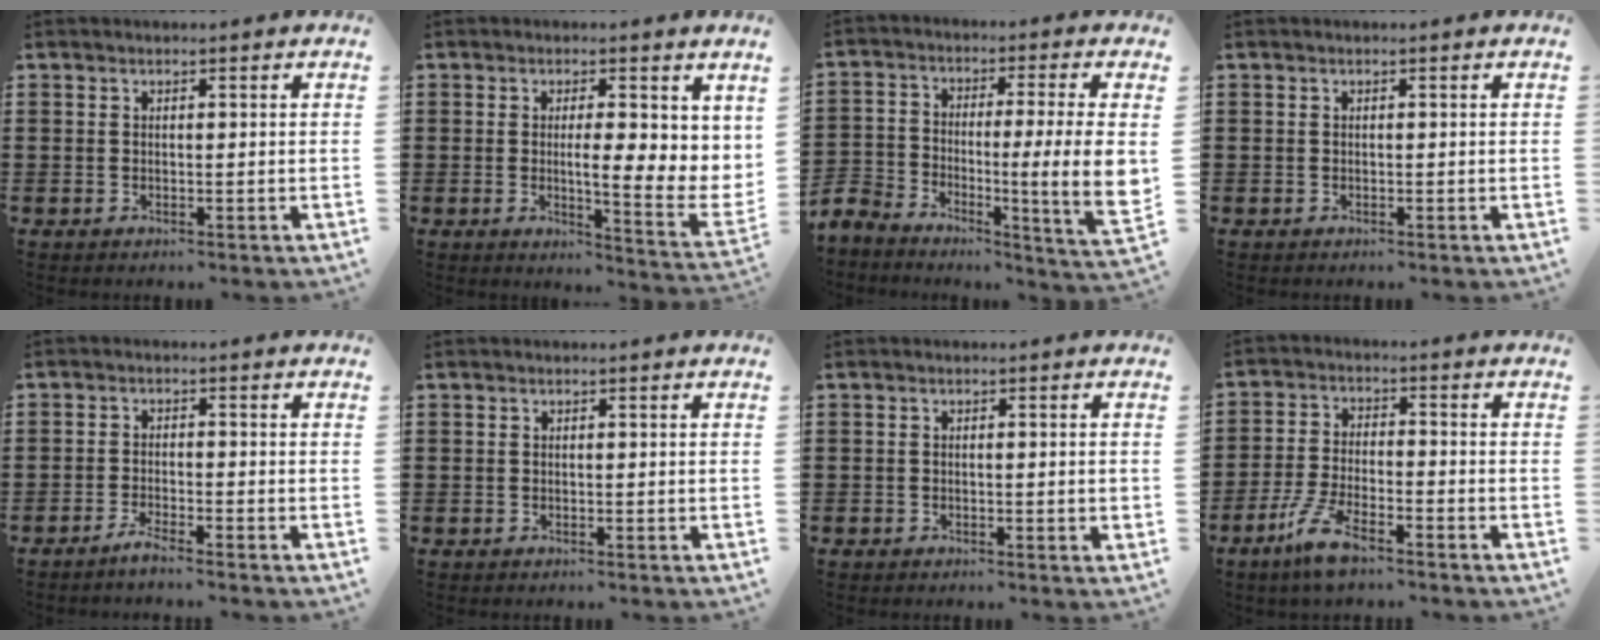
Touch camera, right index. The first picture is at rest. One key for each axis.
{"total": 5.9, "fx": 0.9, "fy": 1.7, "fz": 5.6, "tx": -0.083, "ty": -0.023, "tz": 0.008}
{"total": 10.3, "fx": -2.2, "fy": 2.2, "fz": 9.8, "tx": -0.166, "ty": -0.016, "tz": -0.042}
{"total": 0.0}
{"total": 2.2, "fx": -2.0, "fy": -0.2, "fz": 0.9, "tx": -0.022, "ty": -0.002, "tz": -0.039}
{"total": 0.0}
{"total": 1.4, "fx": -0.4, "fy": 0.3, "fz": 1.4, "tx": -0.023, "ty": -0.004, "tz": -0.006}
{"total": 6.8, "fx": -4.7, "fy": 1.3, "fz": 4.7, "tx": -0.116, "ty": -0.008, "tz": -0.094}